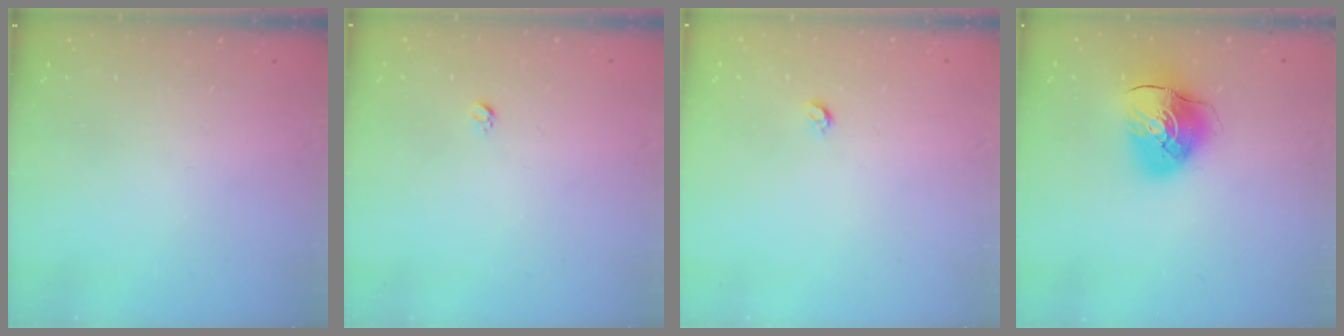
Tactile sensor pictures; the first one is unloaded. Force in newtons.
{"total": 2.7, "press": 2.7, "slide": 0.3}
{"total": 3.2, "press": 3.2, "slide": 0.3}
{"total": 9.1, "press": 9.0, "slide": 1.2}